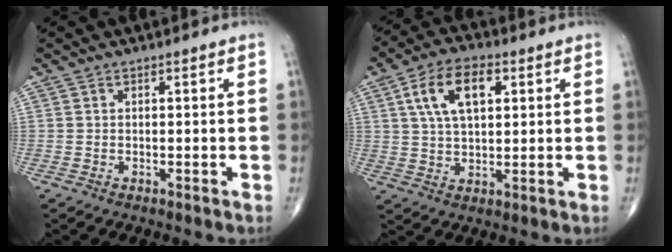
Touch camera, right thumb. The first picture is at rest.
{"total": 10.8, "force": [3.5, 5.6, 8.5], "torque": [-0.147, 0.004, 0.061]}